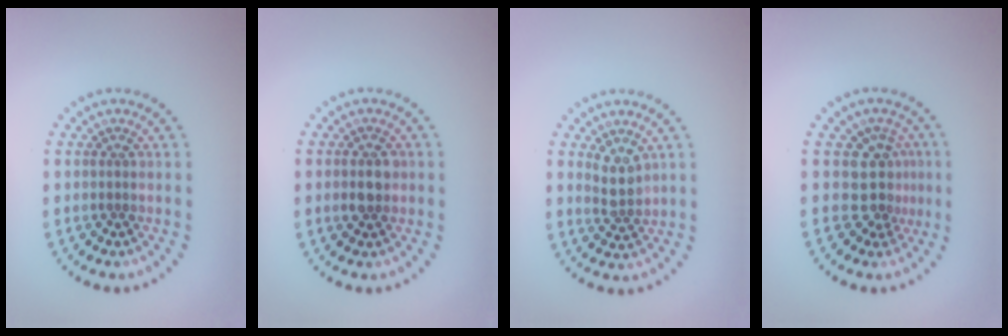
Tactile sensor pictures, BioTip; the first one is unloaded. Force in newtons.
{"total": 2.5, "press": 2.5, "slide": 0.1}
{"total": 2.4, "press": 2.2, "slide": 1.1}
{"total": 3.3, "press": 2.5, "slide": 2.1}